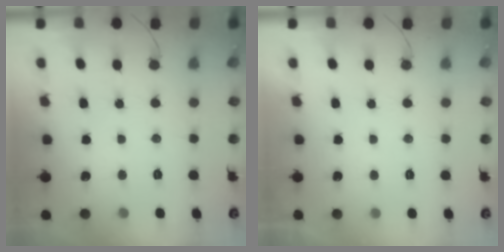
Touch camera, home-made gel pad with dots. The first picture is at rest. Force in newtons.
{"total": 2.3, "press": 2.2, "slide": 0.4}